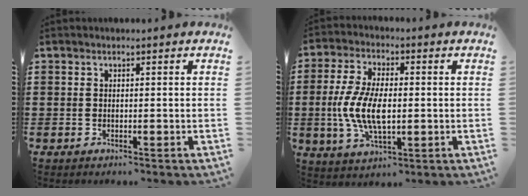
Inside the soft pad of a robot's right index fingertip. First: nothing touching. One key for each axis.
{"total": 9.1, "fx": -0.8, "fy": 4.2, "fz": 8.1, "tx": -0.184, "ty": -0.004, "tz": -0.020}